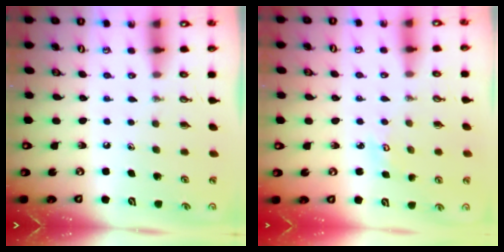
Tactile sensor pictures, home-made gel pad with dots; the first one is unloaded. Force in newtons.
{"total": 3.1, "press": 3.1, "slide": 0.3}